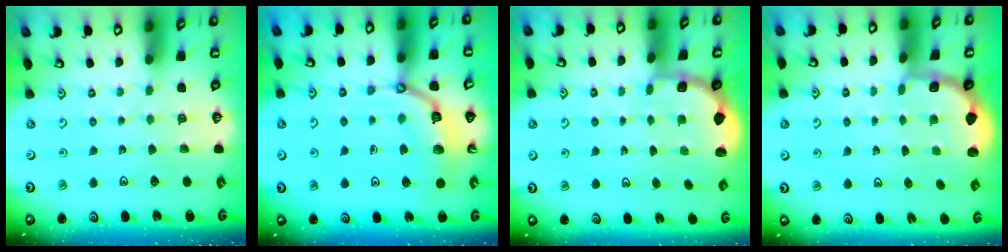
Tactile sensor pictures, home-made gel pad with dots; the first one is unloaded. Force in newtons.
{"total": 8.0, "press": 8.0, "slide": 0.3}
{"total": 1.9, "press": 1.7, "slide": 0.7}
{"total": 1.8, "press": 1.7, "slide": 0.7}